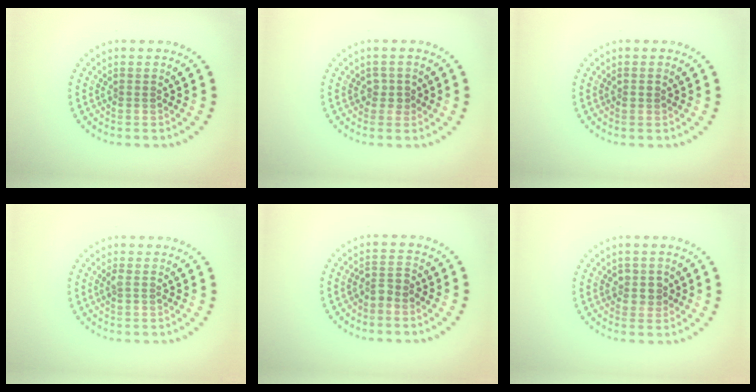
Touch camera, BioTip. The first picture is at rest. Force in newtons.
{"total": 1.1, "press": 1.0, "slide": 0.5}
{"total": 0.8, "press": 0.8, "slide": 0.0}
{"total": 0.6, "press": 0.6, "slide": 0.2}
{"total": 1.6, "press": 1.3, "slide": 1.0}
{"total": 1.7, "press": 1.5, "slide": 0.9}